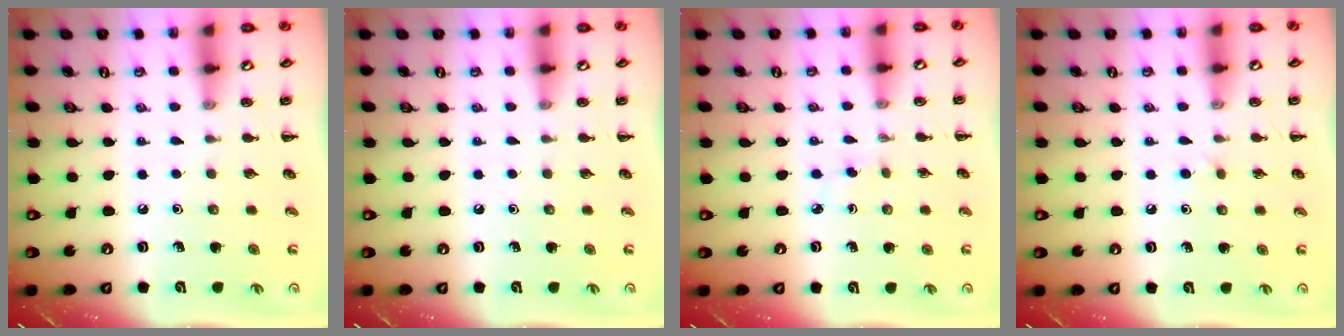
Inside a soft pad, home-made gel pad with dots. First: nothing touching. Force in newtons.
{"total": 0.0}
{"total": 2.3, "press": 2.1, "slide": 0.9}
{"total": 2.2, "press": 2.0, "slide": 1.0}